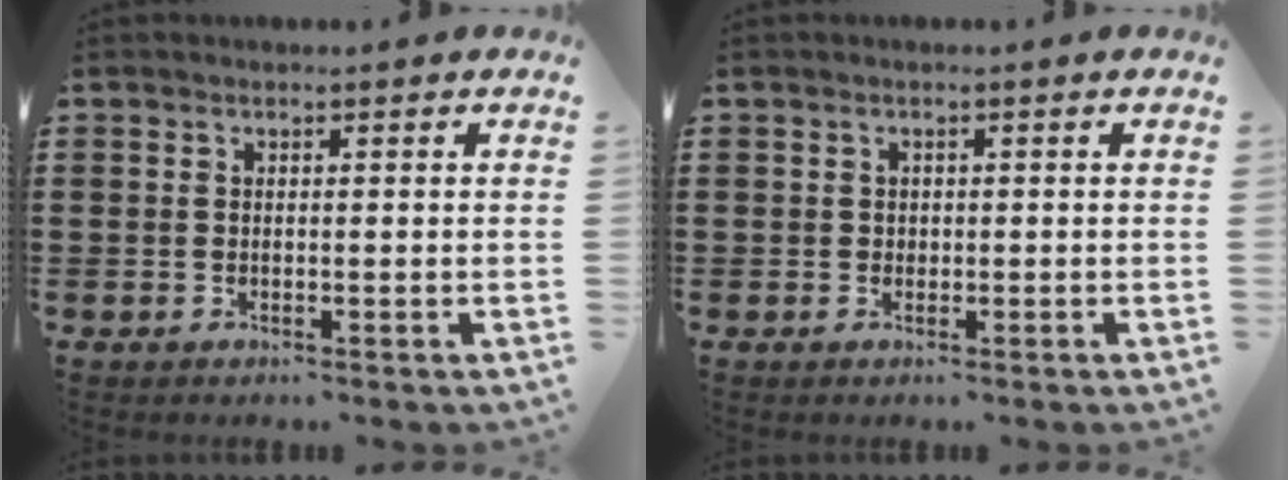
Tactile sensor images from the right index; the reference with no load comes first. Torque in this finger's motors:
{"motor_torque": [0.16, -0.12, 0.00, 0.00]}